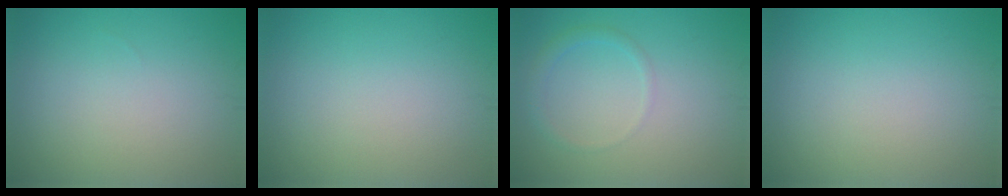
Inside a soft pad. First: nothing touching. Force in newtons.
{"total": 0.0}
{"total": 1.3, "press": 1.3, "slide": 0.0}
{"total": 0.0}